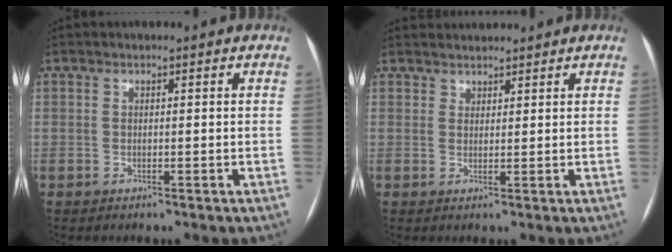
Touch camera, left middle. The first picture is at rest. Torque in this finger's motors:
{"motor_torque": [0.00, -0.06, -0.16, -0.03]}